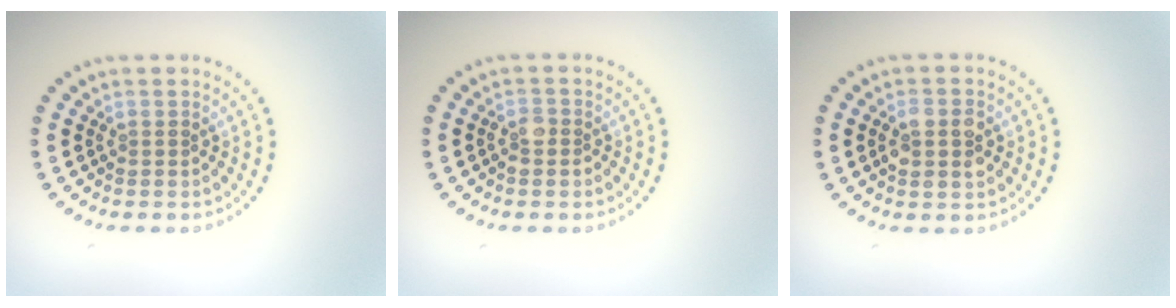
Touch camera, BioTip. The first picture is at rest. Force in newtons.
{"total": 1.3, "press": 1.2, "slide": 0.5}
{"total": 2.8, "press": 2.8, "slide": 0.3}